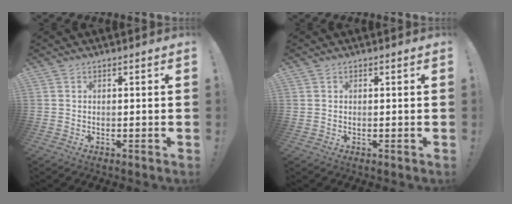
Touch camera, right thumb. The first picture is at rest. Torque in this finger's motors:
{"motor_torque": [-0.46, -0.09, -0.14, 0.40, 0.09]}